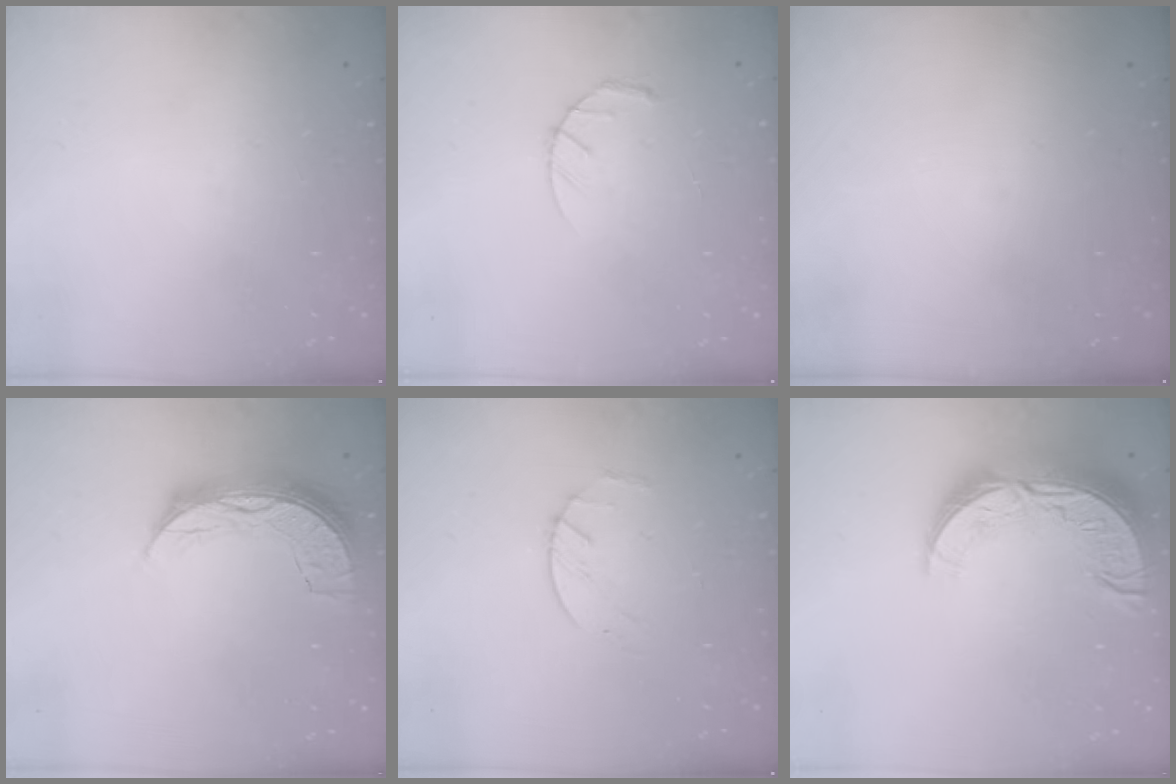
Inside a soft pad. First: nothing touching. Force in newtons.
{"total": 3.9, "press": 3.9, "slide": 0.5}
{"total": 0.0}
{"total": 11.2, "press": 11.2, "slide": 0.9}
{"total": 2.2, "press": 2.2, "slide": 0.3}
{"total": 17.2, "press": 17.1, "slide": 1.4}